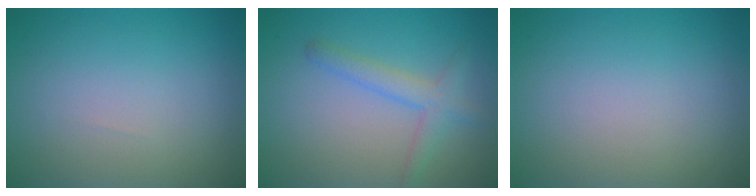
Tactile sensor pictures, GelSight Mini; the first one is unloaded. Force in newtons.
{"total": 2.0, "press": 2.0, "slide": 0.1}
{"total": 0.0}